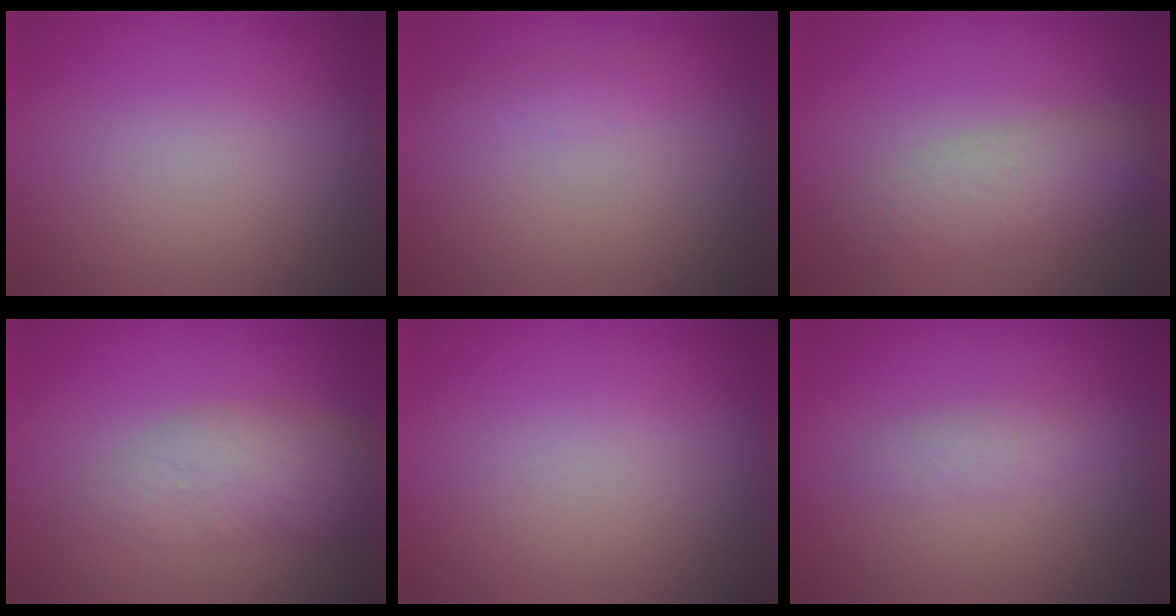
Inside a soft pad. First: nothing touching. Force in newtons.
{"total": 1.4}
{"total": 4.3}
{"total": 4.4}
{"total": 0.0}
{"total": 1.9}